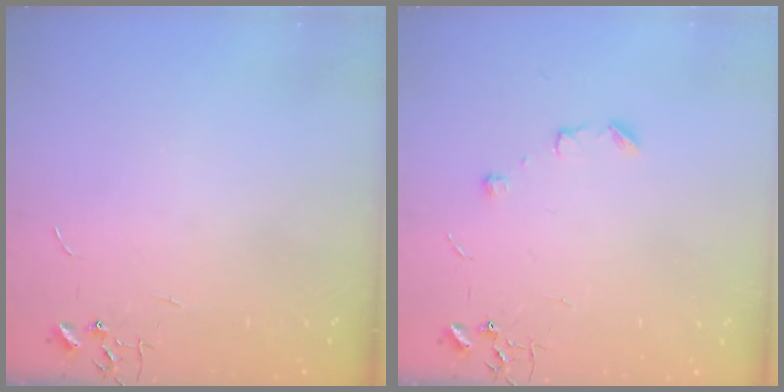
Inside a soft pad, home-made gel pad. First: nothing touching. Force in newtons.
{"total": 6.5, "press": 6.4, "slide": 1.1}